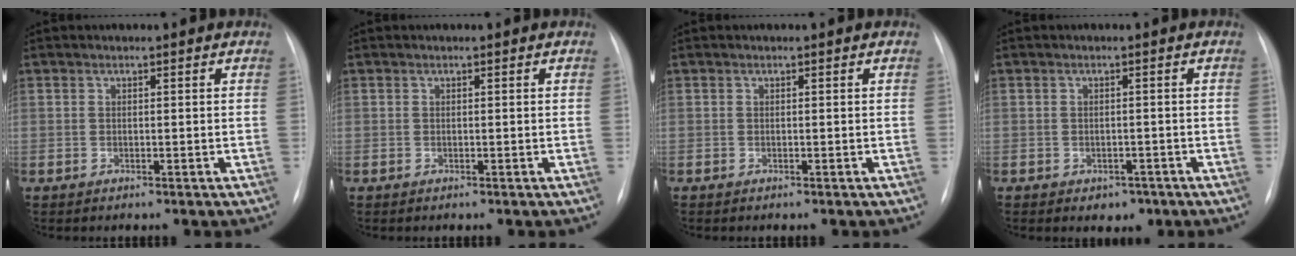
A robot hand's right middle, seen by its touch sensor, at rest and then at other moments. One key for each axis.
{"total": 0.0}
{"total": 0.0}
{"total": 2.5, "fx": -1.3, "fy": 1.9, "fz": 0.9, "tx": -0.006, "ty": 0.005, "tz": -0.009}